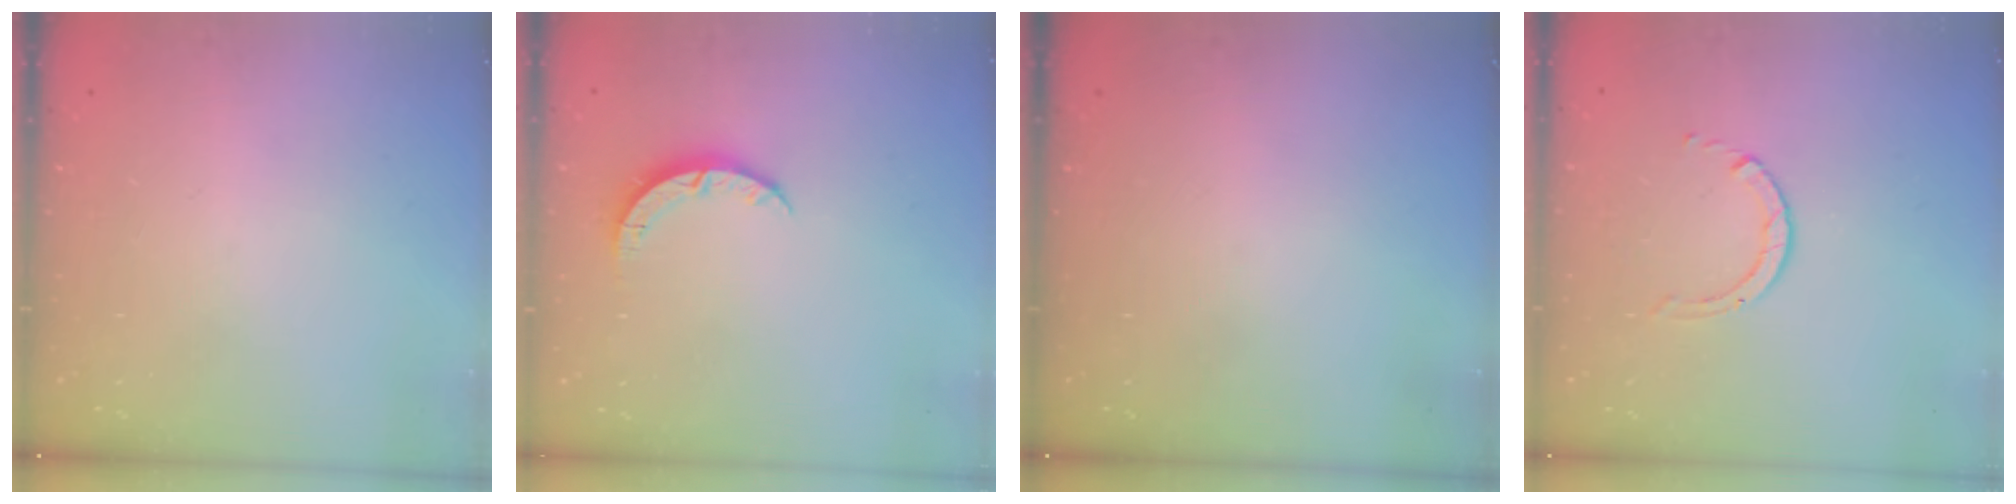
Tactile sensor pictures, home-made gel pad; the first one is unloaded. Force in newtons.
{"total": 3.5, "press": 3.5, "slide": 0.3}
{"total": 0.0}
{"total": 1.4, "press": 1.4, "slide": 0.1}